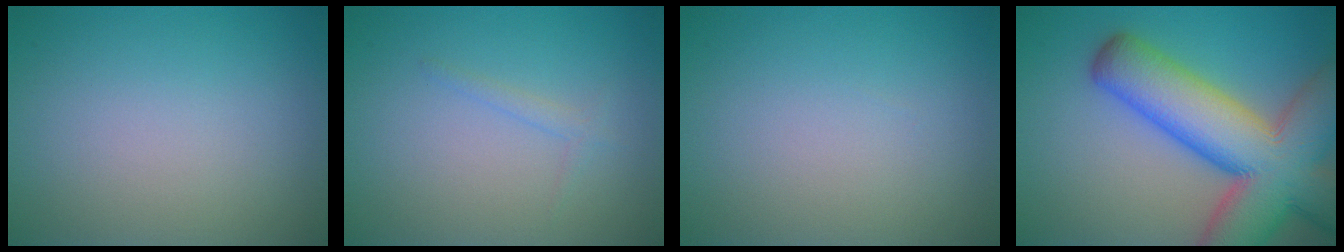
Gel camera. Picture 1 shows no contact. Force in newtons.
{"total": 1.0, "press": 1.0, "slide": 0.1}
{"total": 0.0}
{"total": 14.2, "press": 14.2, "slide": 0.7}